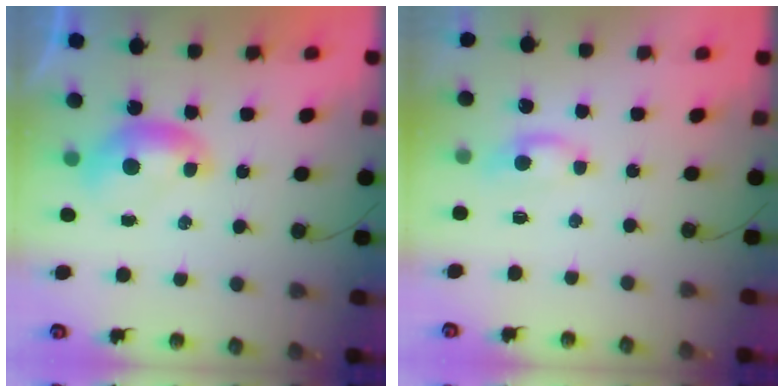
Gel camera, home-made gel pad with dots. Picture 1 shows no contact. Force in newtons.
{"total": 0.9, "press": 0.7, "slide": 0.6}